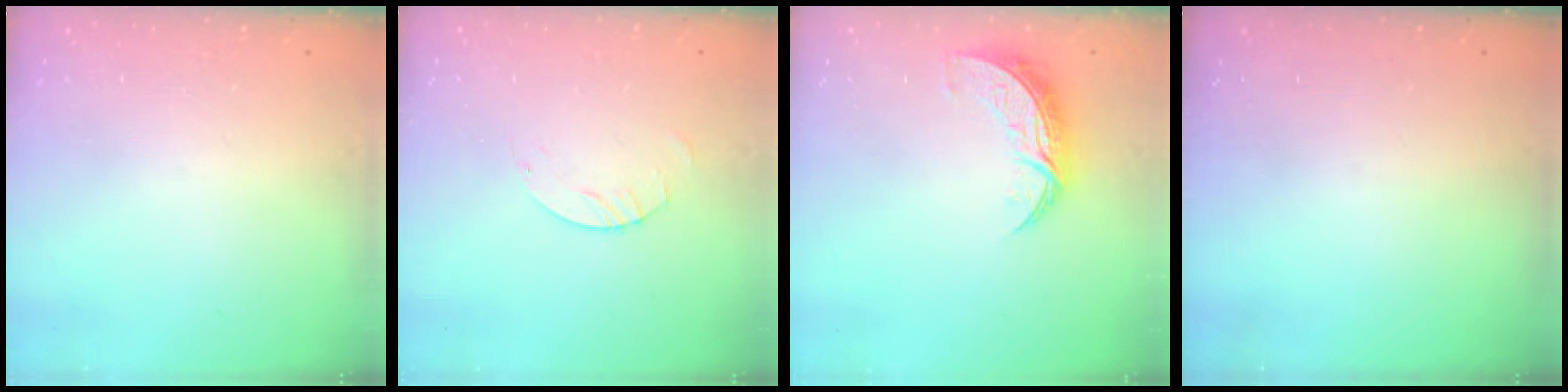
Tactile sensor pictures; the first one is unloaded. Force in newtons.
{"total": 2.5, "press": 2.5, "slide": 0.1}
{"total": 8.7, "press": 8.7, "slide": 0.4}
{"total": 0.0}